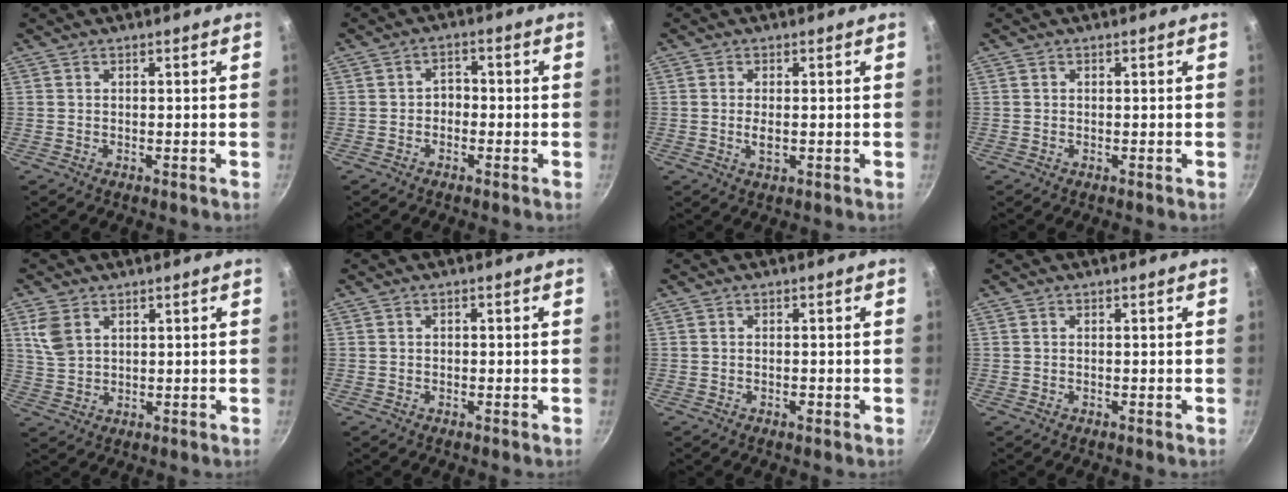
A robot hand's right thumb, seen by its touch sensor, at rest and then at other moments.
{"total": 2.7, "force": [-0.9, 2.1, 1.5], "torque": [-0.009, 0.014, -0.020]}
{"total": 2.5, "force": [-0.2, 1.0, 2.2], "torque": [-0.047, -0.003, -0.005]}
{"total": 0.0}
{"total": 5.7, "force": [2.5, 3.8, 3.5], "torque": [-0.069, -0.004, 0.059]}
{"total": 0.6, "force": [-0.2, 0.5, 0.3], "torque": [-0.005, 0.004, -0.002]}
{"total": 0.9, "force": [-0.4, 0.4, 0.7], "torque": [-0.012, 0.003, -0.008]}
{"total": 0.0}